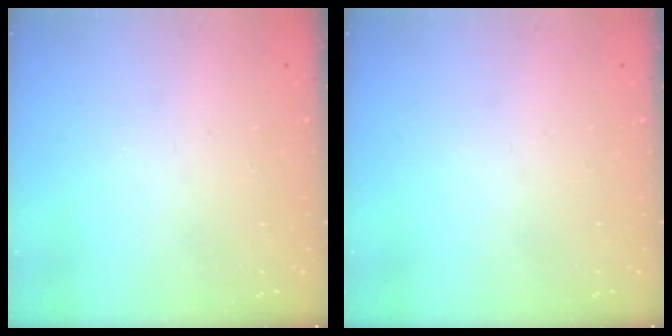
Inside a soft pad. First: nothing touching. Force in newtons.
{"total": 0.0}